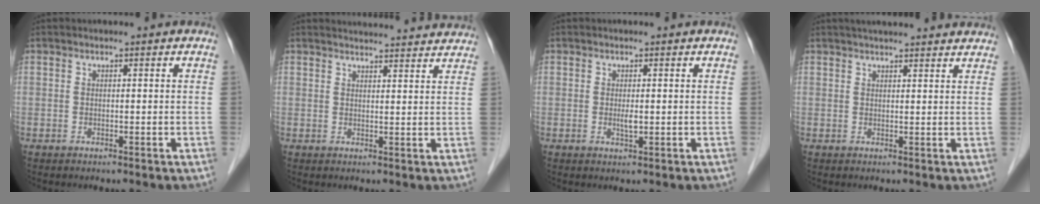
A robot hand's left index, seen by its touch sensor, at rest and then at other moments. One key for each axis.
{"total": 12.1, "fx": 11.7, "fy": 1.2, "fz": 2.6, "tx": -0.021, "ty": 0.010, "tz": 0.125}
{"total": 1.3, "fx": -0.2, "fy": 0.3, "fz": 1.3, "tx": -0.024, "ty": -0.006, "tz": -0.002}
{"total": 12.3, "fx": 11.0, "fy": 1.3, "fz": 5.3, "tx": -0.068, "ty": 0.028, "tz": 0.129}